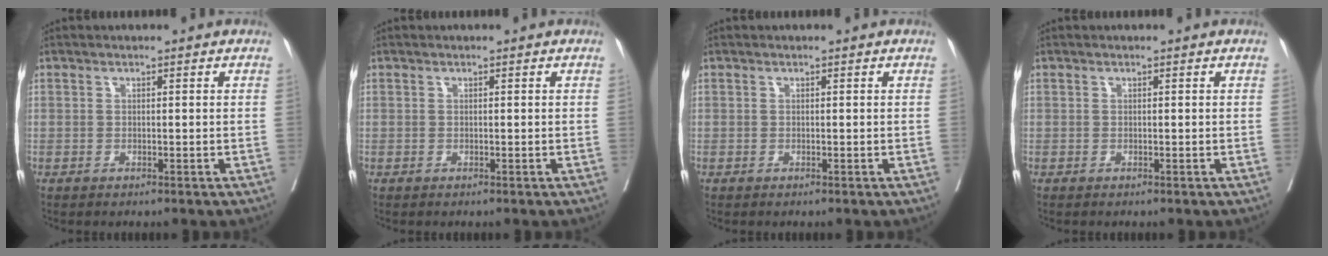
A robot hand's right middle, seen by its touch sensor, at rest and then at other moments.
{"total": 0.0}
{"total": 0.0}
{"total": 0.0}